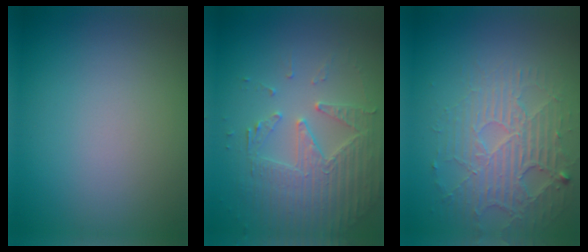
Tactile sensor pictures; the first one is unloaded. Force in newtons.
{"total": 4.2, "press": 3.9, "slide": 1.6}
{"total": 4.3, "press": 3.8, "slide": 2.0}